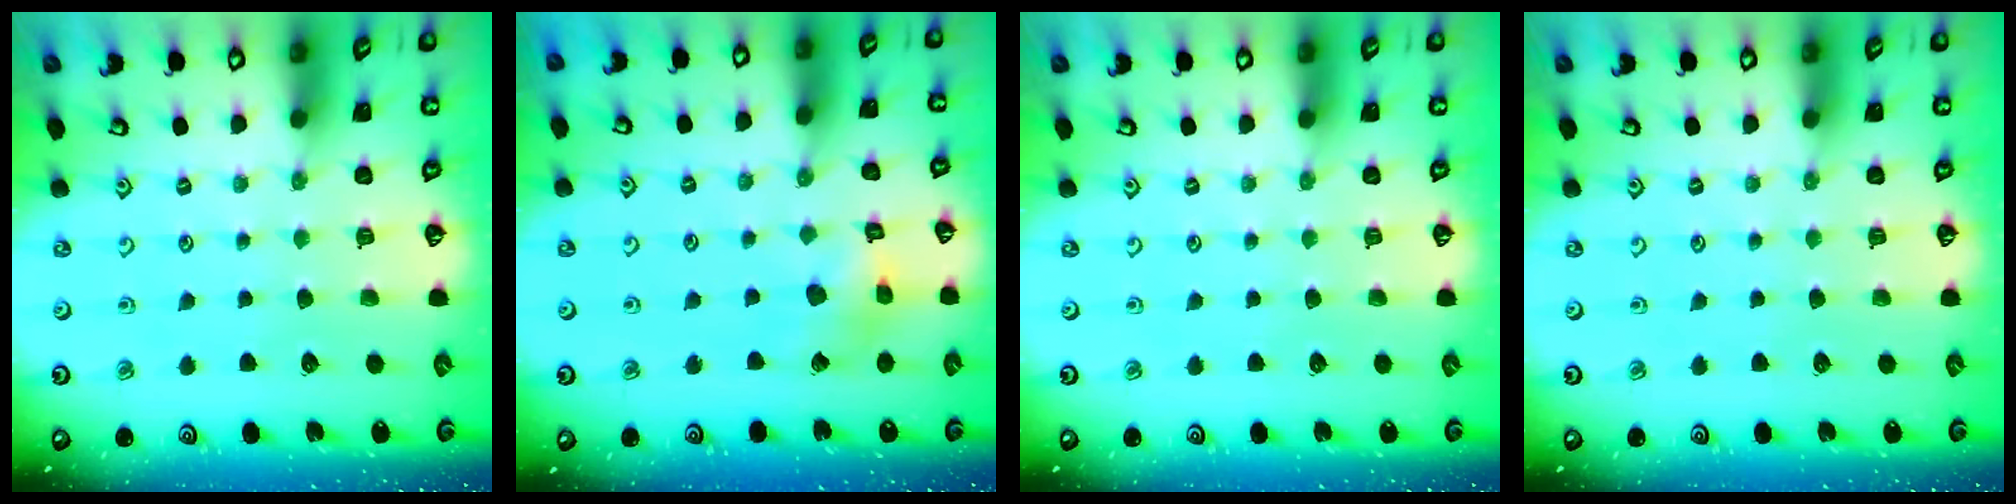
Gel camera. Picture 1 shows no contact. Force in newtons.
{"total": 7.0, "press": 7.0, "slide": 0.7}
{"total": 0.0}
{"total": 0.0}